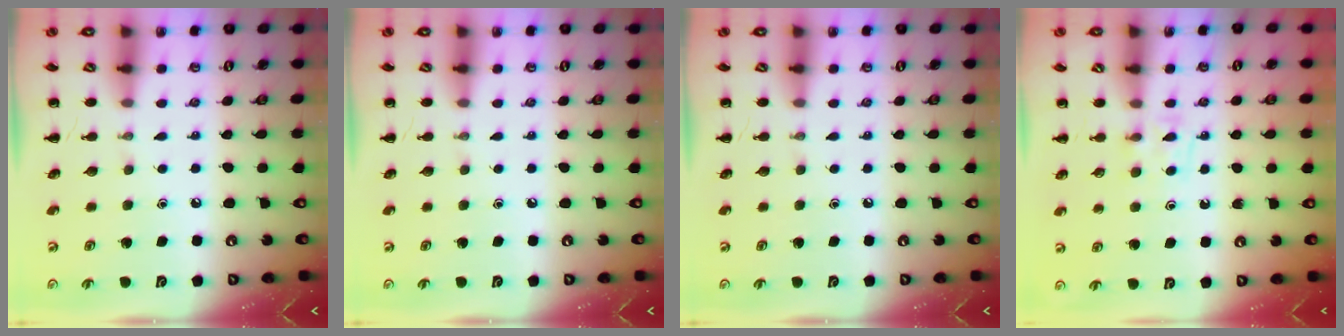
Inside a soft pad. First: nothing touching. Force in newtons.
{"total": 0.0}
{"total": 0.0}
{"total": 3.8, "press": 3.5, "slide": 1.5}